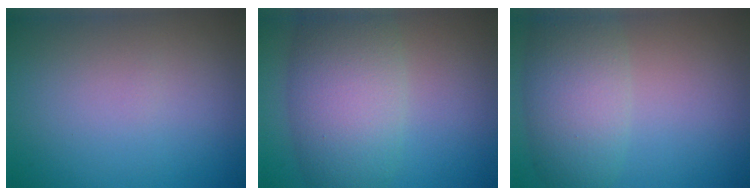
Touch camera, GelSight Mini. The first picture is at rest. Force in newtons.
{"total": 7.8, "press": 7.8, "slide": 0.5}
{"total": 5.6, "press": 5.6, "slide": 0.5}